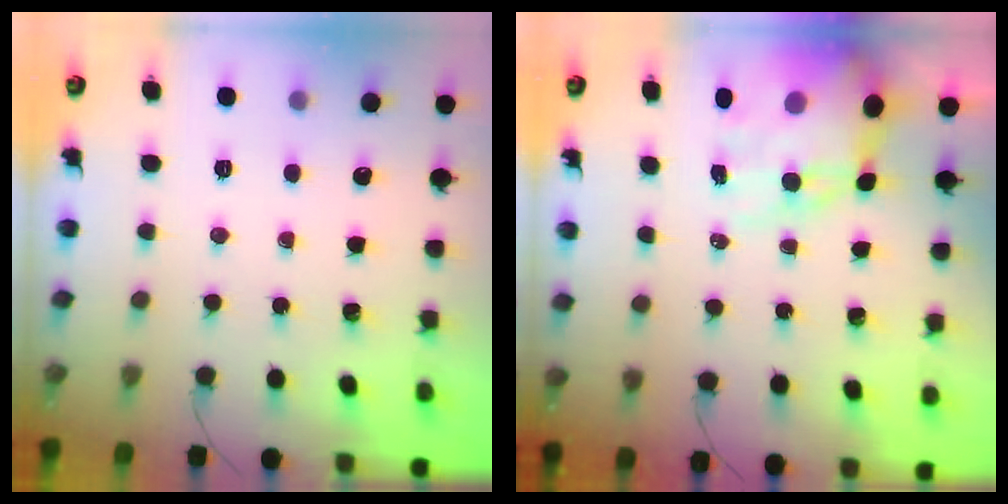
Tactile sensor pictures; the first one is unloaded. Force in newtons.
{"total": 13.4, "press": 12.9, "slide": 3.6}